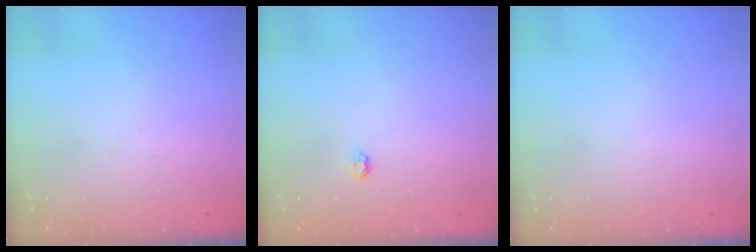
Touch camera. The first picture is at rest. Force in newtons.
{"total": 3.9, "press": 3.8, "slide": 0.6}
{"total": 0.0}